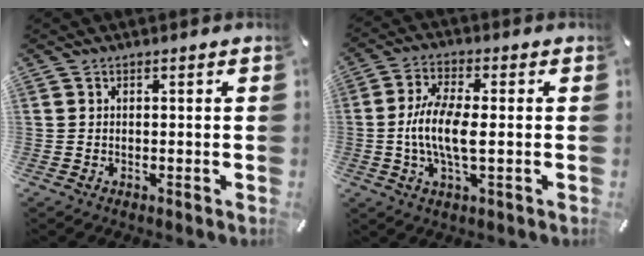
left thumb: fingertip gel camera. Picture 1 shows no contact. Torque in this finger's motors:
{"motor_torque": [0.09, 0.41, 0.53, 0.32, 0.15]}